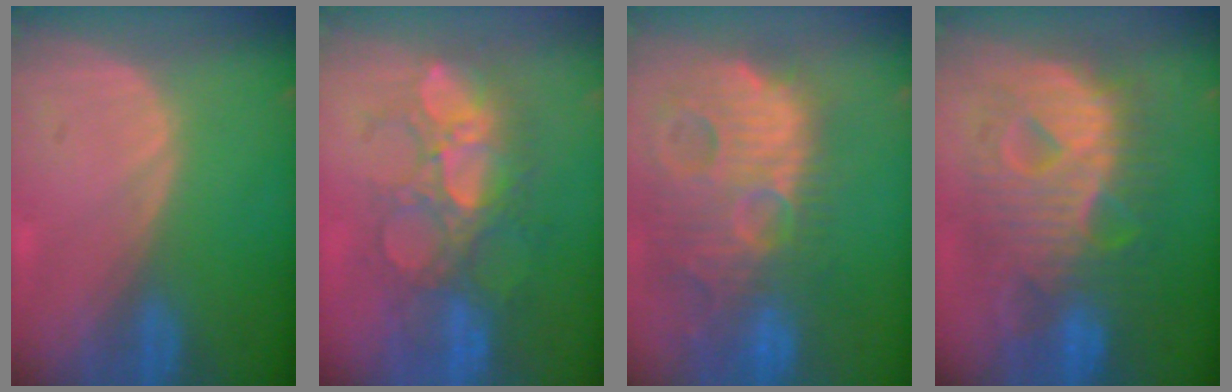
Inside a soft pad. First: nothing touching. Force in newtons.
{"total": 9.3, "press": 9.1, "slide": 2.1}
{"total": 14.8, "press": 12.8, "slide": 7.5}
{"total": 12.7, "press": 12.6, "slide": 1.2}